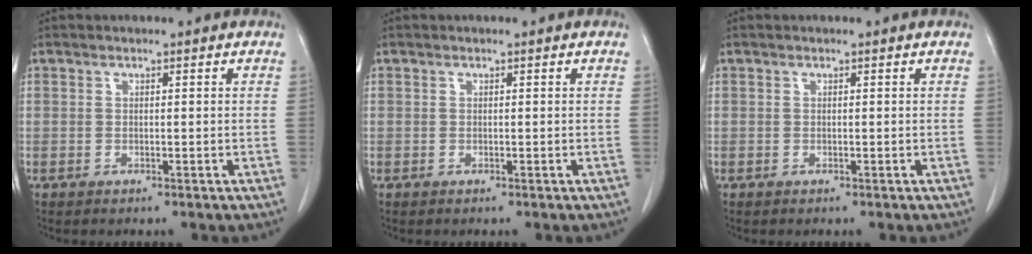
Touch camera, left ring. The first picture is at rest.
{"total": 0.0}
{"total": 0.0}